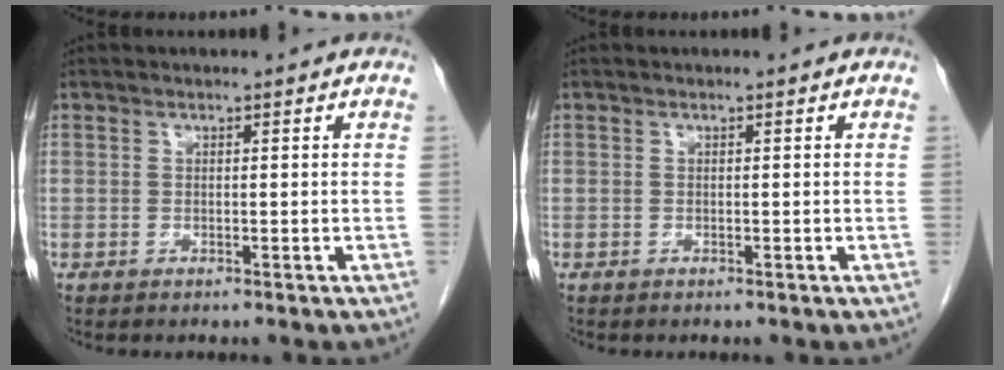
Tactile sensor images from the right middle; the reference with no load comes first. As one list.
[{"total": 0.0}]